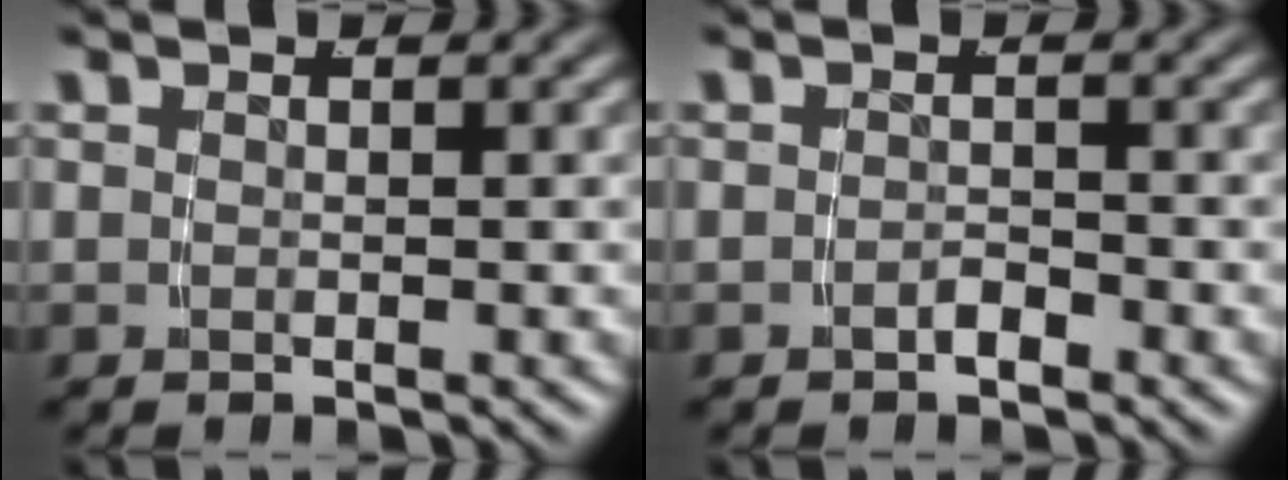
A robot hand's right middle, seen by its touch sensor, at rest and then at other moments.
{"total": 1.0, "force": [-0.9, 0.1, 0.4], "torque": [-0.002, 0.003, -0.018]}